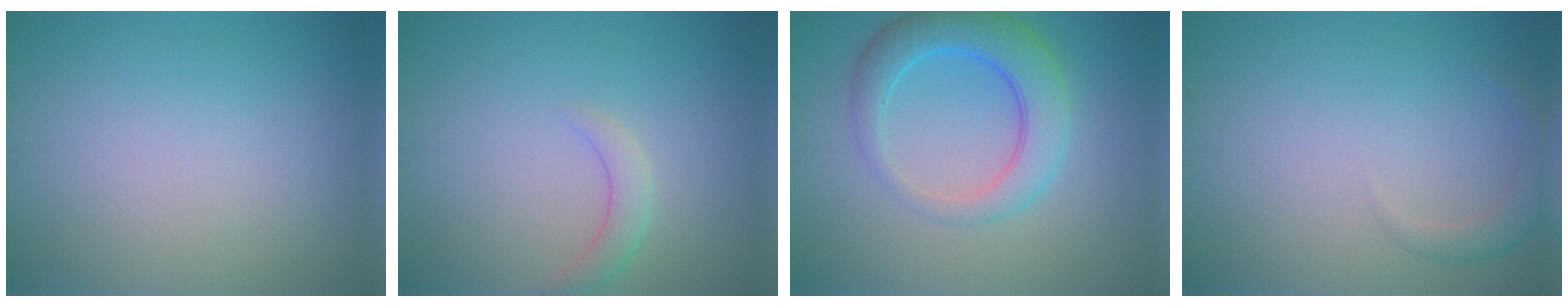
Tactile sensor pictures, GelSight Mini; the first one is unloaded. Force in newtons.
{"total": 1.9, "press": 1.9, "slide": 0.2}
{"total": 5.6, "press": 5.6, "slide": 0.2}
{"total": 1.8, "press": 1.8, "slide": 0.1}